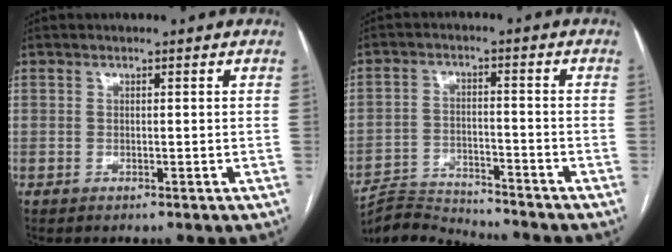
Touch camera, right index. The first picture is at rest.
{"total": 8.1, "force": [-8.0, -0.8, -0.7], "torque": [0.002, 0.003, -0.141]}